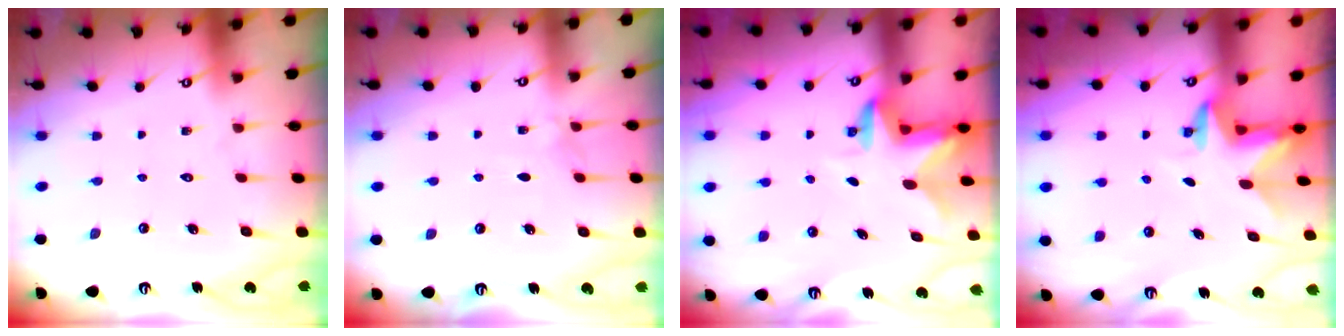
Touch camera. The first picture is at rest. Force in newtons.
{"total": 3.0, "press": 2.9, "slide": 0.5}
{"total": 2.7, "press": 2.6, "slide": 0.5}
{"total": 2.5, "press": 2.5, "slide": 0.4}